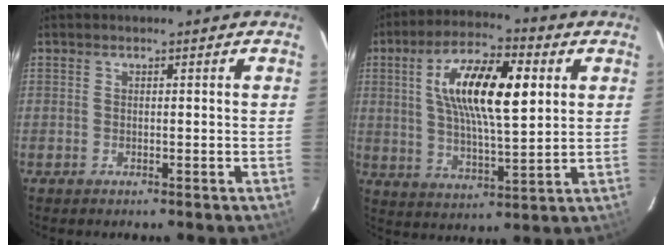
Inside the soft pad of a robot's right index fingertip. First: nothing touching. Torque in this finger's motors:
{"motor_torque": [0.69, 0.07, 1.05, 0.21]}